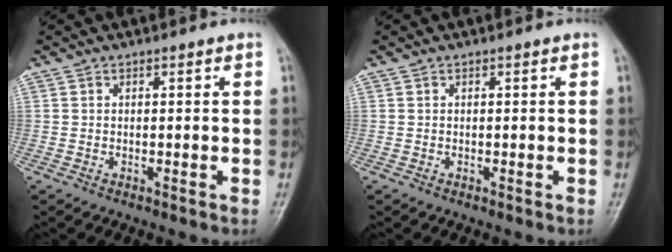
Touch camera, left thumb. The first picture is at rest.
{"total": 0.0}